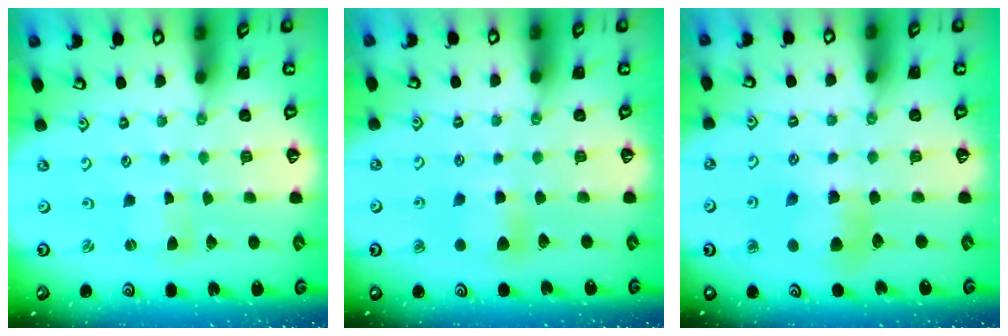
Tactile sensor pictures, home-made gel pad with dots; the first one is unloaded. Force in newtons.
{"total": 7.1, "press": 7.0, "slide": 0.9}
{"total": 7.6, "press": 7.5, "slide": 1.1}